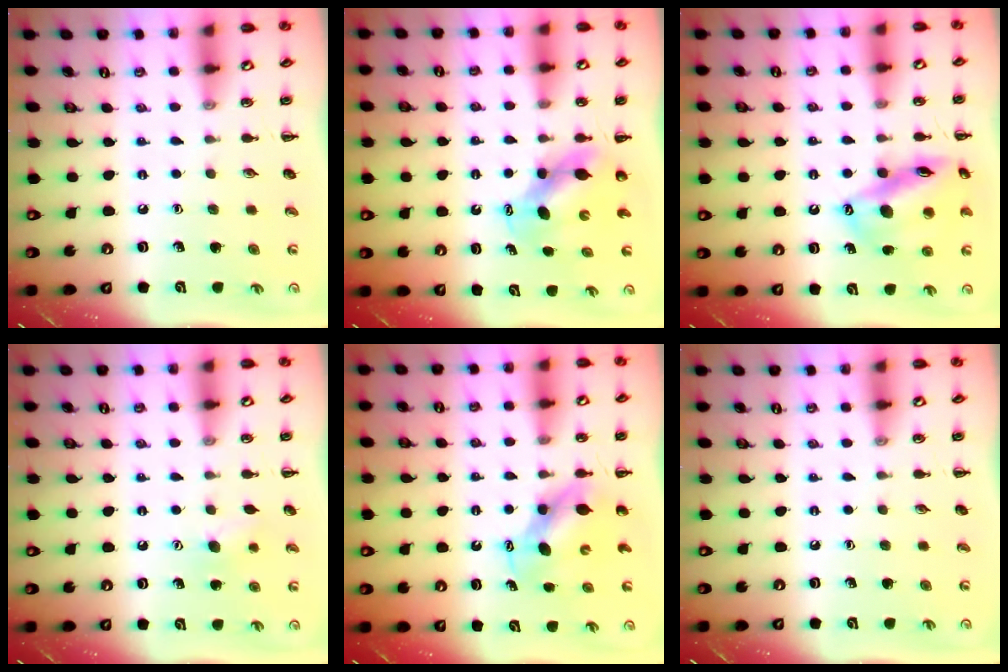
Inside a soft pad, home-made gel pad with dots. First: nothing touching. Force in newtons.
{"total": 7.0, "press": 6.9, "slide": 1.2}
{"total": 16.1, "press": 15.9, "slide": 2.7}
{"total": 7.5, "press": 7.3, "slide": 1.6}
{"total": 6.6, "press": 6.5, "slide": 0.7}
{"total": 0.0}